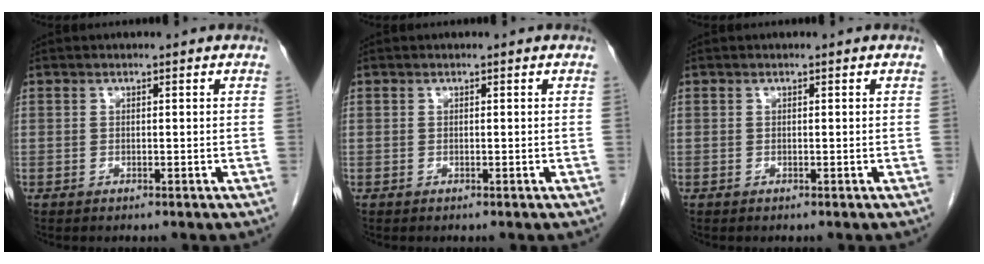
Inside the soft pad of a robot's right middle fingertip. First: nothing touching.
{"total": 0.0}
{"total": 0.0}